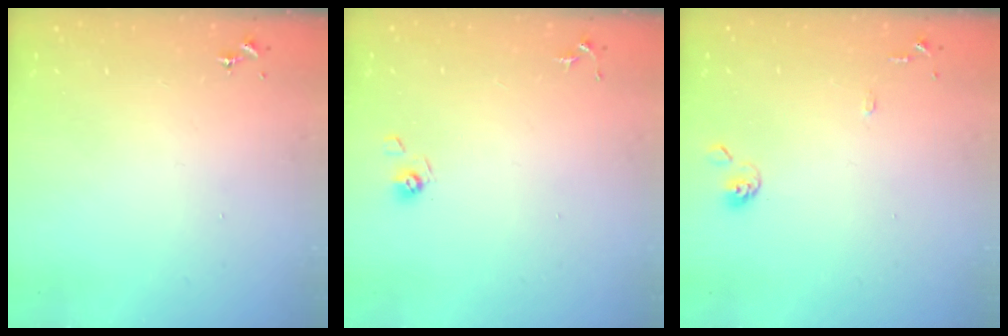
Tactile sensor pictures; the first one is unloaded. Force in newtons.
{"total": 5.4, "press": 5.2, "slide": 1.4}
{"total": 7.0, "press": 7.0, "slide": 0.7}